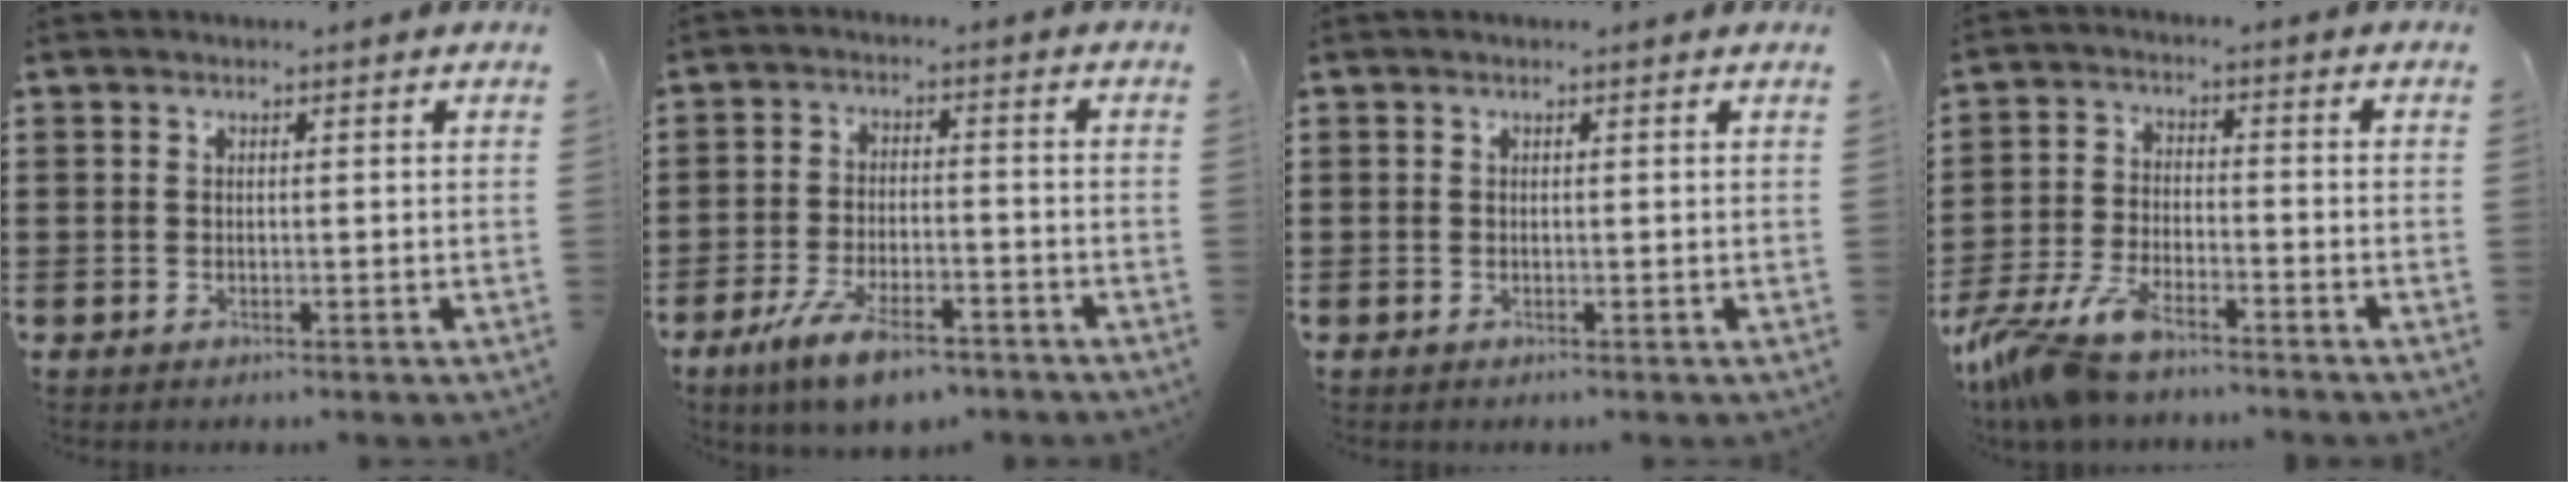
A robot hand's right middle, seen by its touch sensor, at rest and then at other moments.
{"total": 7.2, "force": [-5.2, 2.0, 4.6], "torque": [-0.104, -0.004, -0.099]}
{"total": 0.0}
{"total": 8.3, "force": [-6.8, 1.8, 4.3], "torque": [-0.109, -0.004, -0.137]}